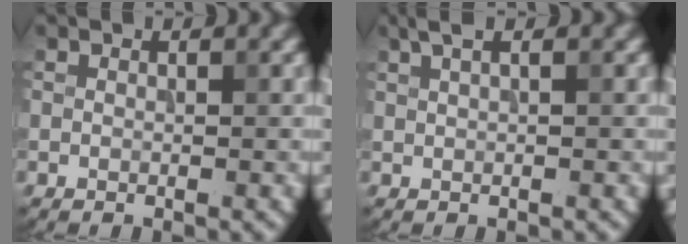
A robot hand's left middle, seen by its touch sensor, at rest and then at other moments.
{"total": 1.9, "force": [1.2, 0.6, 1.4], "torque": [-0.020, 0.000, 0.017]}